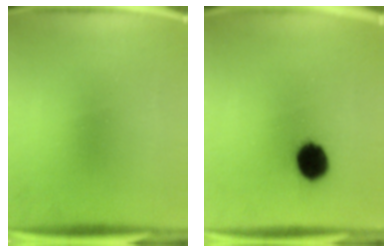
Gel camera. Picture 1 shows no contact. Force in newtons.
{"total": 9.9}